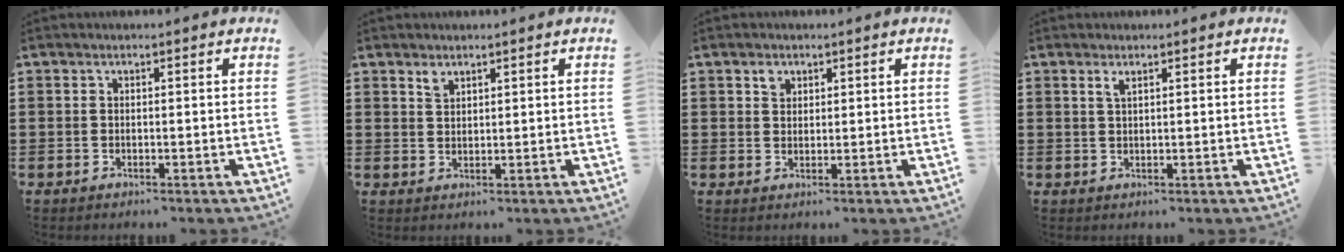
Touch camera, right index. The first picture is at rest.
{"total": 1.7, "force": [1.4, 0.8, 0.5], "torque": [-0.004, -0.001, 0.025]}
{"total": 1.7, "force": [1.1, 1.2, 0.5], "torque": [-0.006, 0.000, 0.020]}
{"total": 1.4, "force": [0.8, 0.3, 1.1], "torque": [-0.023, 0.003, 0.013]}